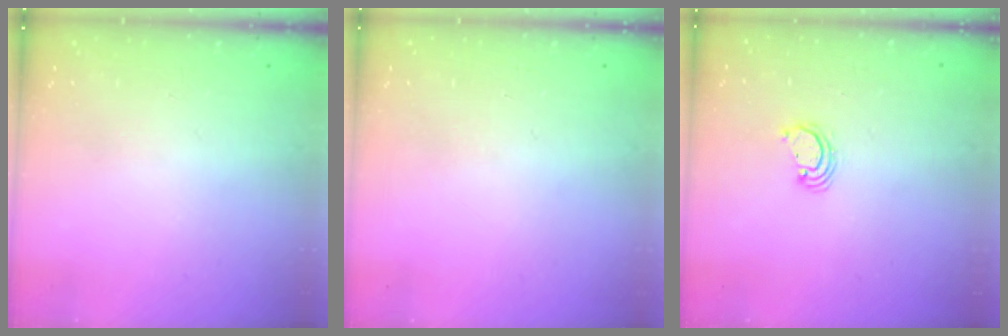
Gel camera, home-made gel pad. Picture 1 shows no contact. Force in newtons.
{"total": 0.0}
{"total": 2.8, "press": 2.8, "slide": 0.2}